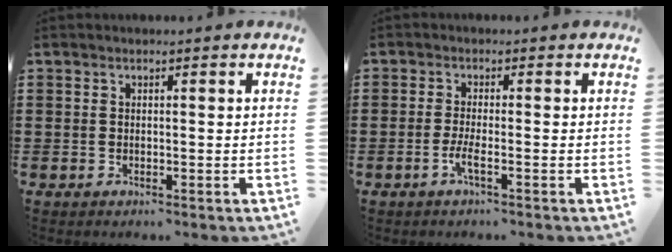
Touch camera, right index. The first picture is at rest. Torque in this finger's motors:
{"motor_torque": [1.44, 0.69, 0.23, 0.08]}